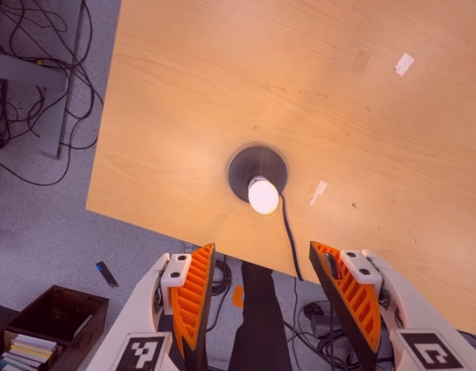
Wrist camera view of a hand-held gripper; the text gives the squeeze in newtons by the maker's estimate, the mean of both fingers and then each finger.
{"total": 0.0}